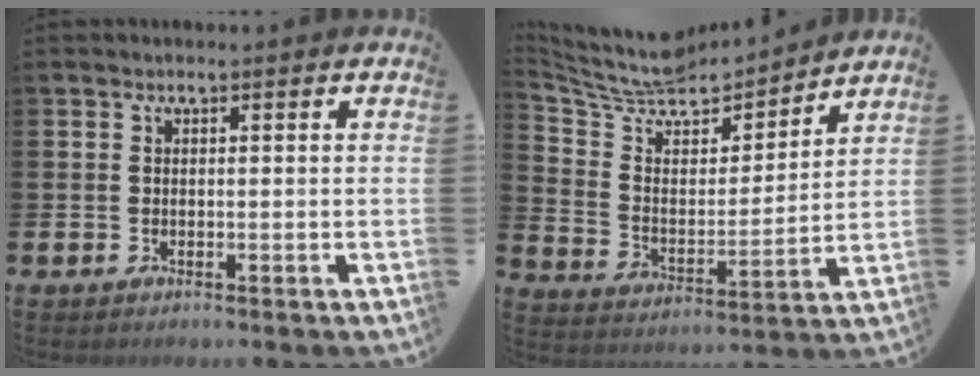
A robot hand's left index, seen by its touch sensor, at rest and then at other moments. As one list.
[{"total": 7.9, "force": [7.2, 2.8, 1.9], "torque": [-0.081, -0.059, 0.123]}]